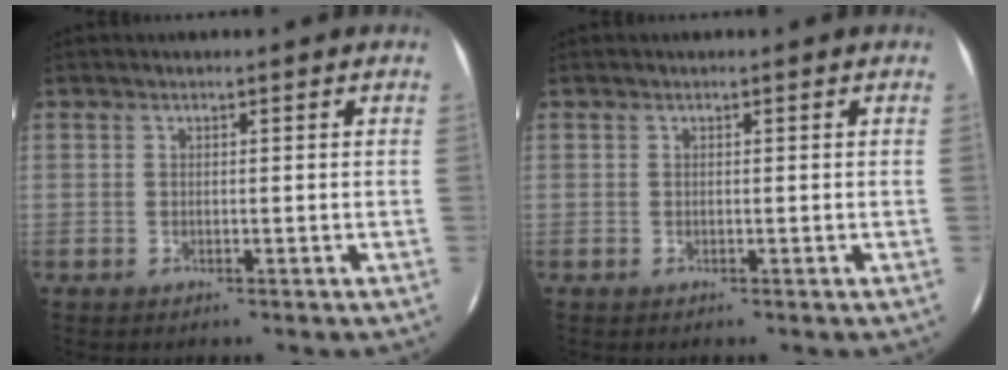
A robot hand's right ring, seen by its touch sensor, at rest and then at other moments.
{"total": 0.0}